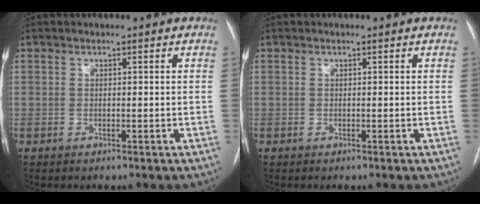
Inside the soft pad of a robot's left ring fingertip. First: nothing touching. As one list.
[{"total": 0.0}]